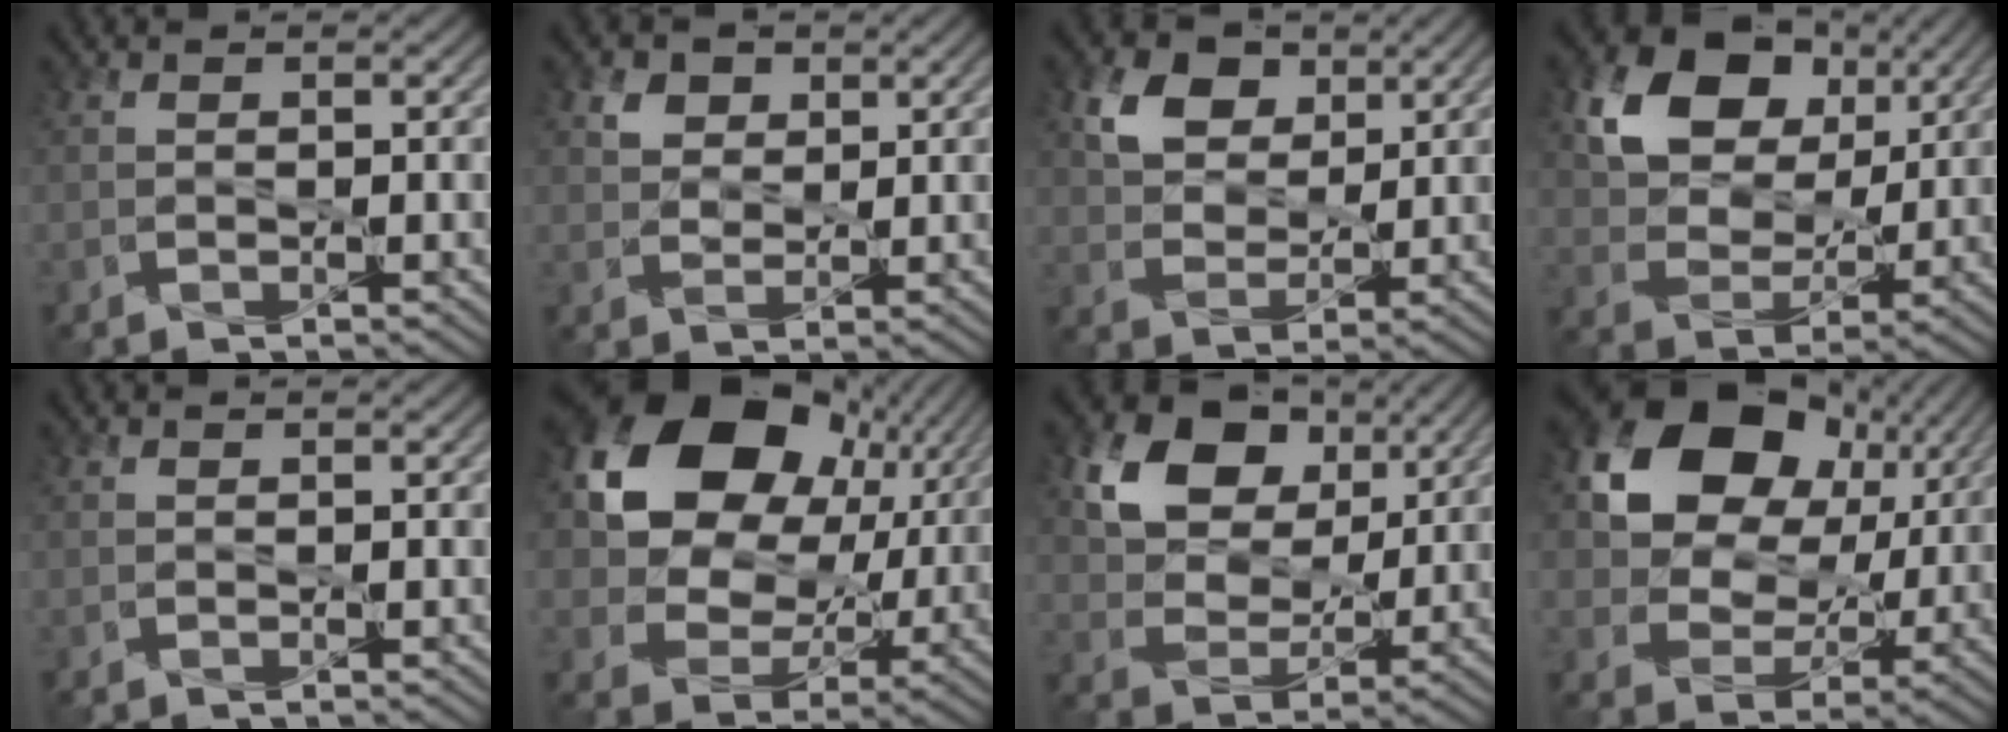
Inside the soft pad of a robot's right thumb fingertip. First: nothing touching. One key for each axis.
{"total": 3.1, "fx": 2.0, "fy": 2.3, "fz": 0.5, "tx": -0.017, "ty": 0.000, "tz": 0.035}
{"total": 5.9, "fx": 3.5, "fy": 4.1, "fz": 2.3, "tx": -0.054, "ty": 0.003, "tz": 0.063}
{"total": 12.4, "fx": 6.3, "fy": 8.6, "fz": 6.3, "tx": -0.134, "ty": 0.020, "tz": 0.117}
{"total": 0.0}
{"total": 17.1, "fx": 6.2, "fy": 12.9, "fz": 9.4, "tx": -0.188, "ty": 0.030, "tz": 0.113}
{"total": 11.2, "fx": 6.0, "fy": 7.7, "fz": 5.5, "tx": -0.120, "ty": 0.013, "tz": 0.103}
{"total": 15.2, "fx": 6.4, "fy": 11.3, "fz": 7.9, "tx": -0.162, "ty": 0.025, "tz": 0.119}